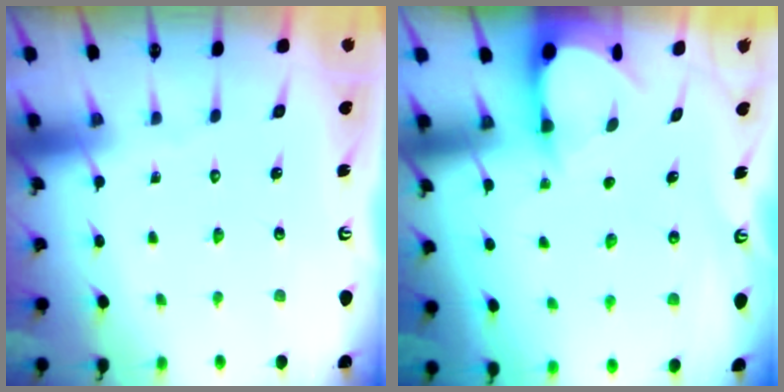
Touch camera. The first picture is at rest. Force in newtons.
{"total": 3.3, "press": 3.3, "slide": 0.4}